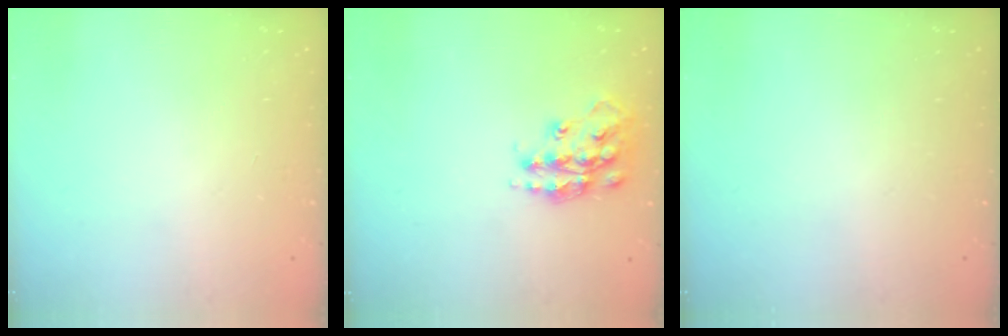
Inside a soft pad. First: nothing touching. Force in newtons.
{"total": 14.7, "press": 14.7, "slide": 0.9}
{"total": 0.0}